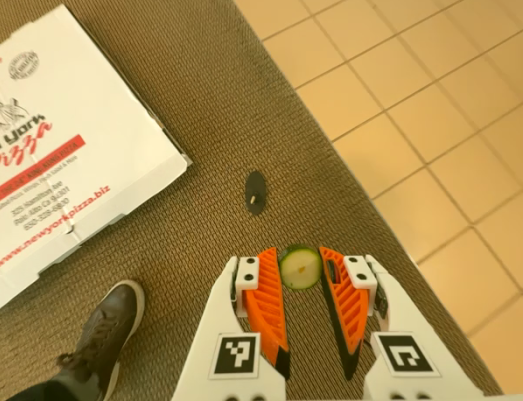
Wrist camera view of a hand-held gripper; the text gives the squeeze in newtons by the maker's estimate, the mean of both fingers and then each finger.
{"total": 6.3, "left": 6.0, "right": 6.5}